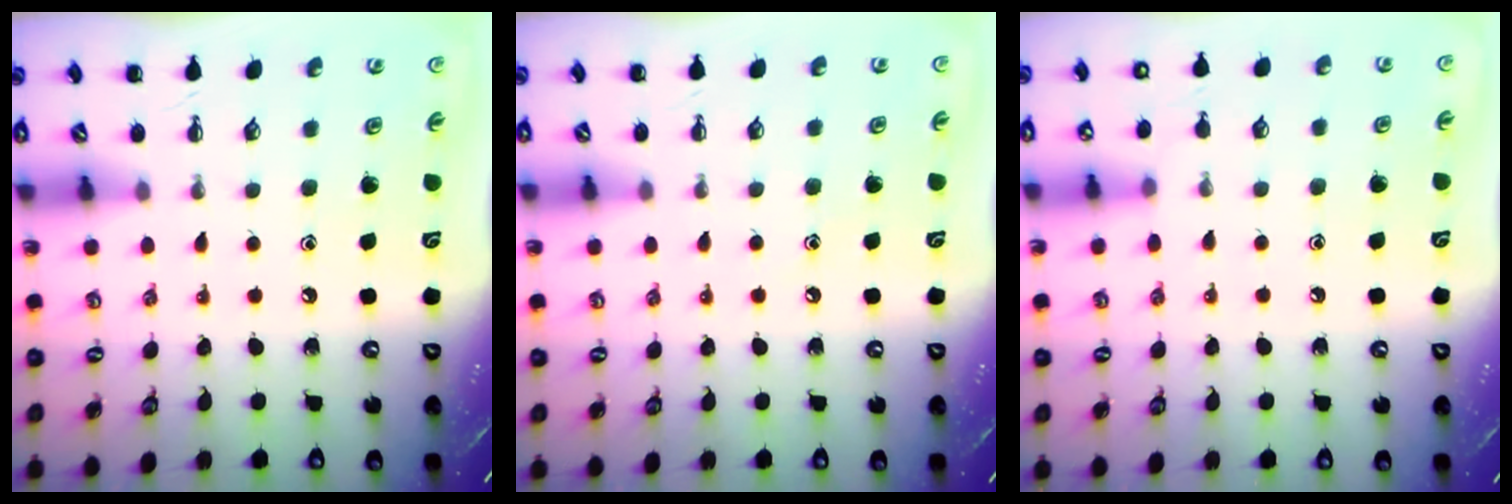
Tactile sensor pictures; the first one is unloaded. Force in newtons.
{"total": 4.6, "press": 4.4, "slide": 1.3}
{"total": 6.8, "press": 6.5, "slide": 2.1}